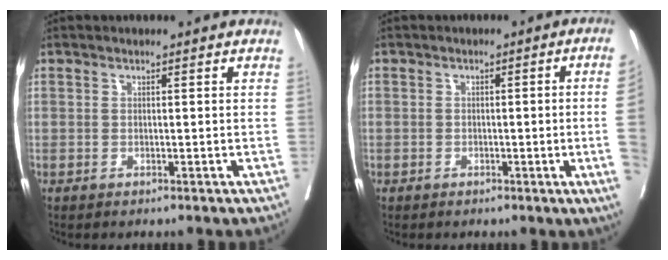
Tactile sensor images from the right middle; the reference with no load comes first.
{"total": 5.0, "force": [-0.9, -0.4, 4.9], "torque": [-0.062, 0.001, -0.011]}